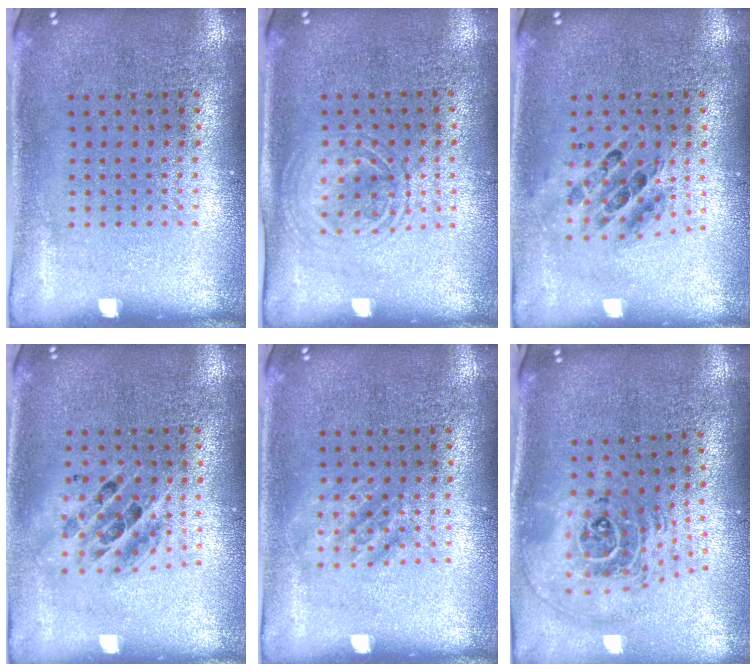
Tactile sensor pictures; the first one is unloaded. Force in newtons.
{"total": 1.5, "press": 1.3, "slide": 0.6}
{"total": 0.7, "press": 0.6, "slide": 0.2}
{"total": 1.3, "press": 1.1, "slide": 0.7}
{"total": 1.4, "press": 1.4, "slide": 0.2}
{"total": 2.5, "press": 1.8, "slide": 1.6}